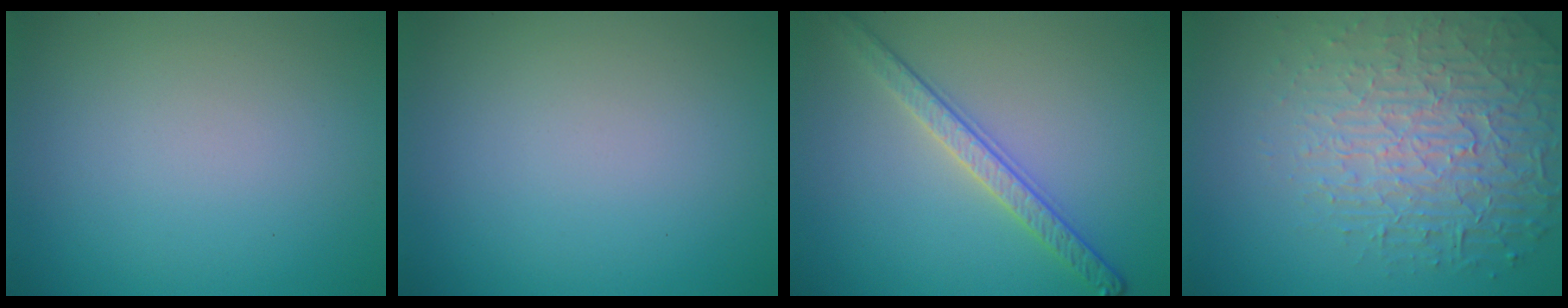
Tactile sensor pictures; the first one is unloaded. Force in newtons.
{"total": 0.0}
{"total": 3.3, "press": 2.9, "slide": 1.5}
{"total": 6.7, "press": 5.1, "slide": 4.4}